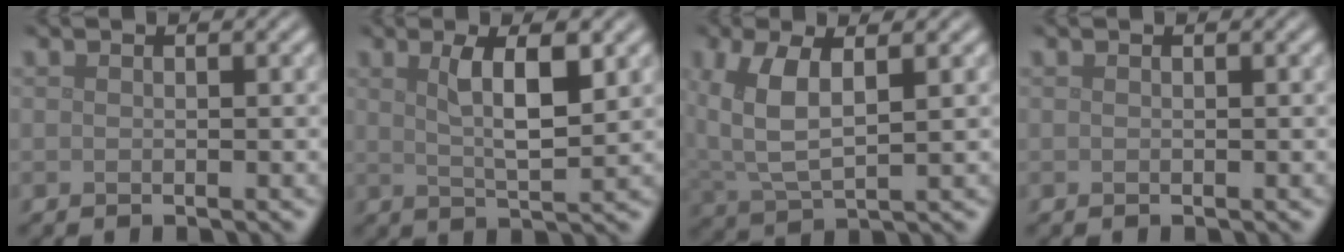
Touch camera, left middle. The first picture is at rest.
{"total": 4.7, "force": [1.7, 1.2, 4.2], "torque": [-0.073, -0.003, 0.031]}
{"total": 5.8, "force": [1.8, 2.7, 4.8], "torque": [-0.110, 0.005, 0.034]}
{"total": 0.0}